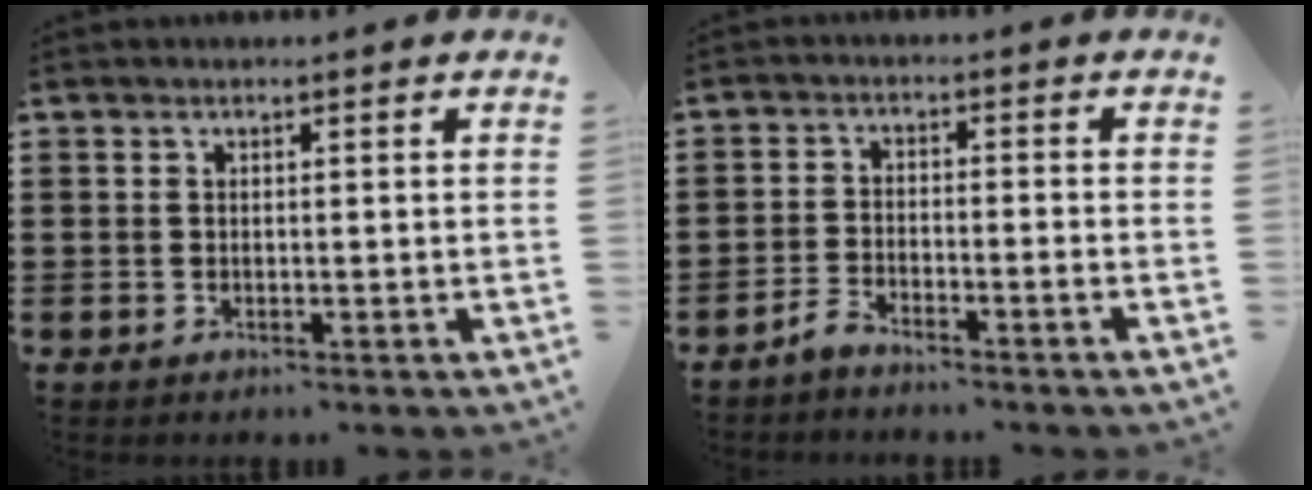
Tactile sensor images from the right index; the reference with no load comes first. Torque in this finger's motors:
{"motor_torque": [0.43, 0.37, 0.11, 0.00]}